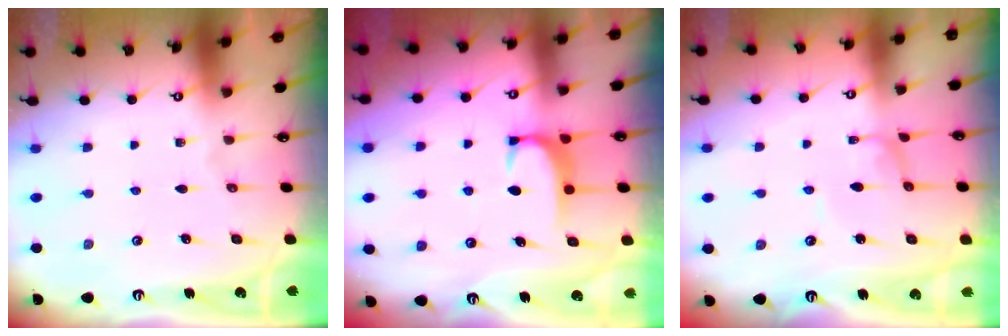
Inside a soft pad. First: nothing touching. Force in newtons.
{"total": 1.8, "press": 1.7, "slide": 0.4}
{"total": 1.5, "press": 1.4, "slide": 0.1}